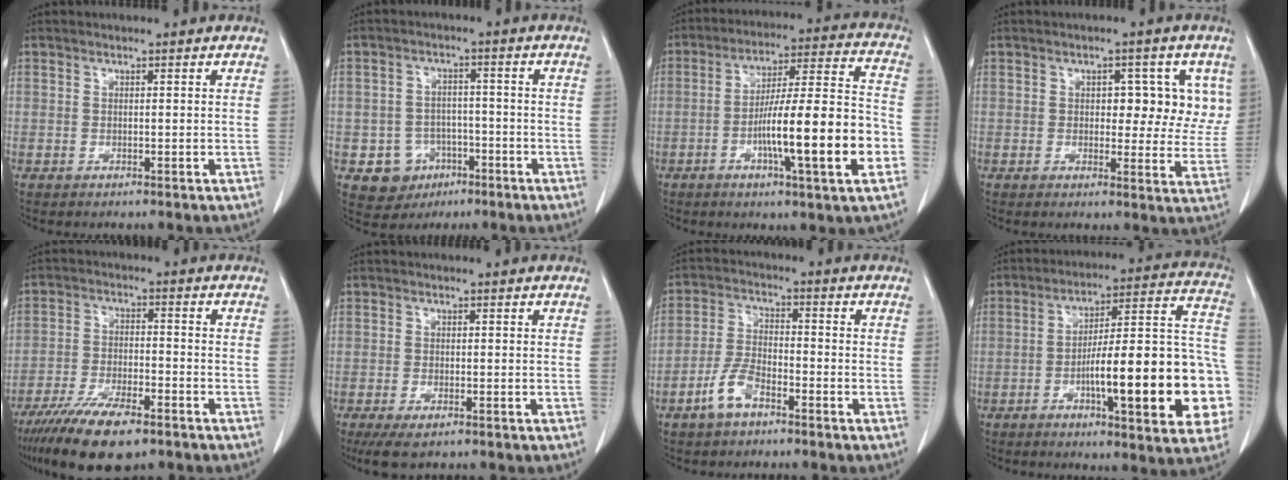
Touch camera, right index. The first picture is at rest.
{"total": 6.6, "force": [-2.9, 5.8, 1.3], "torque": [-0.021, 0.010, -0.036]}
{"total": 17.4, "force": [-5.2, 0.9, 16.6], "torque": [-0.270, 0.006, -0.080]}
{"total": 7.2, "force": [2.1, 4.1, 5.5], "torque": [-0.047, 0.016, 0.023]}
{"total": 12.1, "force": [-8.7, 3.2, 7.9], "torque": [-0.139, -0.021, -0.150]}
{"total": 4.3, "force": [-2.9, 1.3, 2.9], "torque": [-0.055, -0.010, -0.045]}
{"total": 5.7, "force": [-3.7, 2.2, 3.8], "torque": [-0.088, 0.004, -0.074]}
{"total": 23.5, "force": [-6.3, 3.9, 22.3], "torque": [-0.240, 0.027, -0.081]}